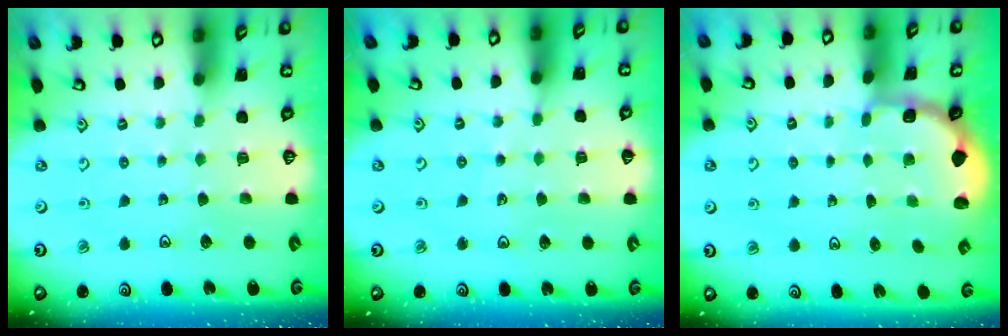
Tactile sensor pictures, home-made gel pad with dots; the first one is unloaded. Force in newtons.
{"total": 3.5, "press": 3.2, "slide": 1.4}
{"total": 1.8, "press": 1.7, "slide": 0.7}